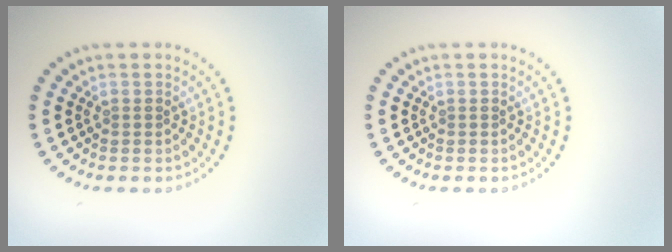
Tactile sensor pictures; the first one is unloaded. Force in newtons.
{"total": 0.0}